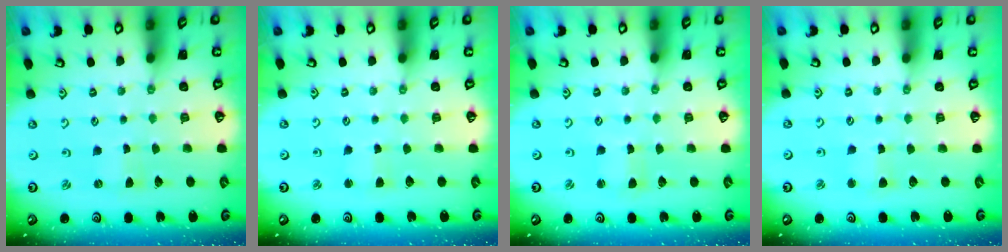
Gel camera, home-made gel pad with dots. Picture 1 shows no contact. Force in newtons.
{"total": 2.1, "press": 2.1, "slide": 0.2}
{"total": 0.8, "press": 0.8, "slide": 0.2}
{"total": 2.7, "press": 2.7, "slide": 0.3}